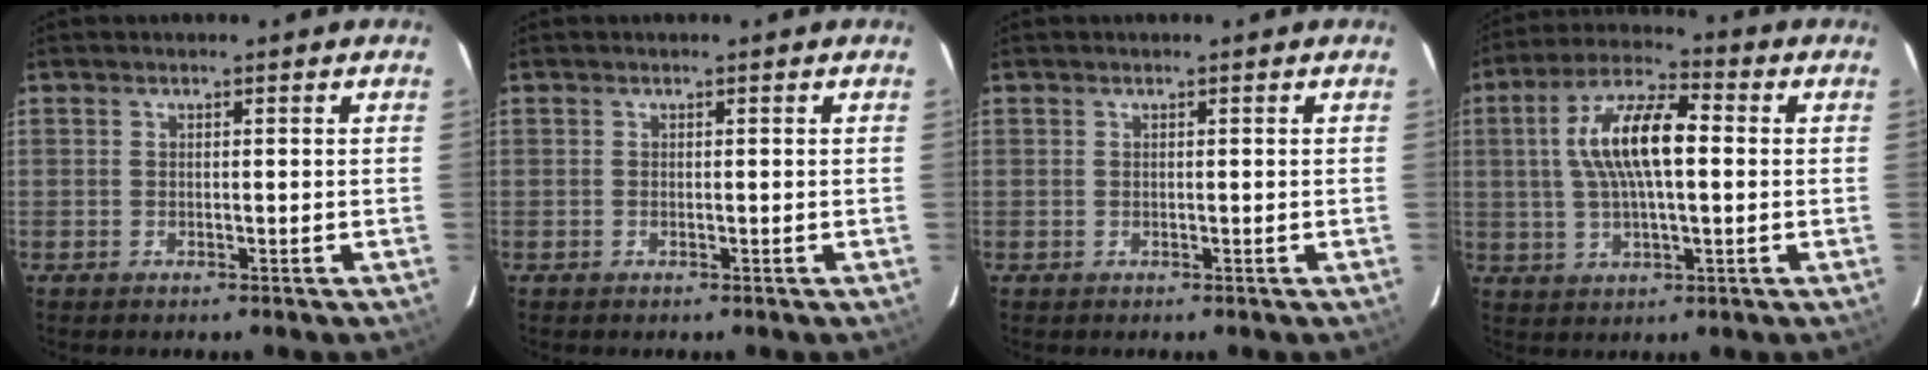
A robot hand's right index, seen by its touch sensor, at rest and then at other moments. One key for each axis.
{"total": 0.0}
{"total": 0.0}
{"total": 12.8, "fx": 1.4, "fy": 4.4, "fz": 11.9, "tx": -0.225, "ty": 0.021, "tz": 0.022}